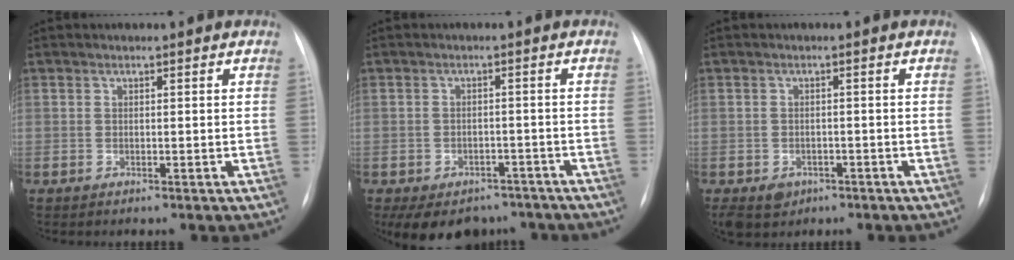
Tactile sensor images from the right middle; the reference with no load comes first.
{"total": 12.1, "force": [-8.8, 7.3, 4.0], "torque": [-0.081, 0.007, -0.104]}
{"total": 5.1, "force": [-2.6, 4.0, 1.5], "torque": [-0.027, 0.002, -0.028]}